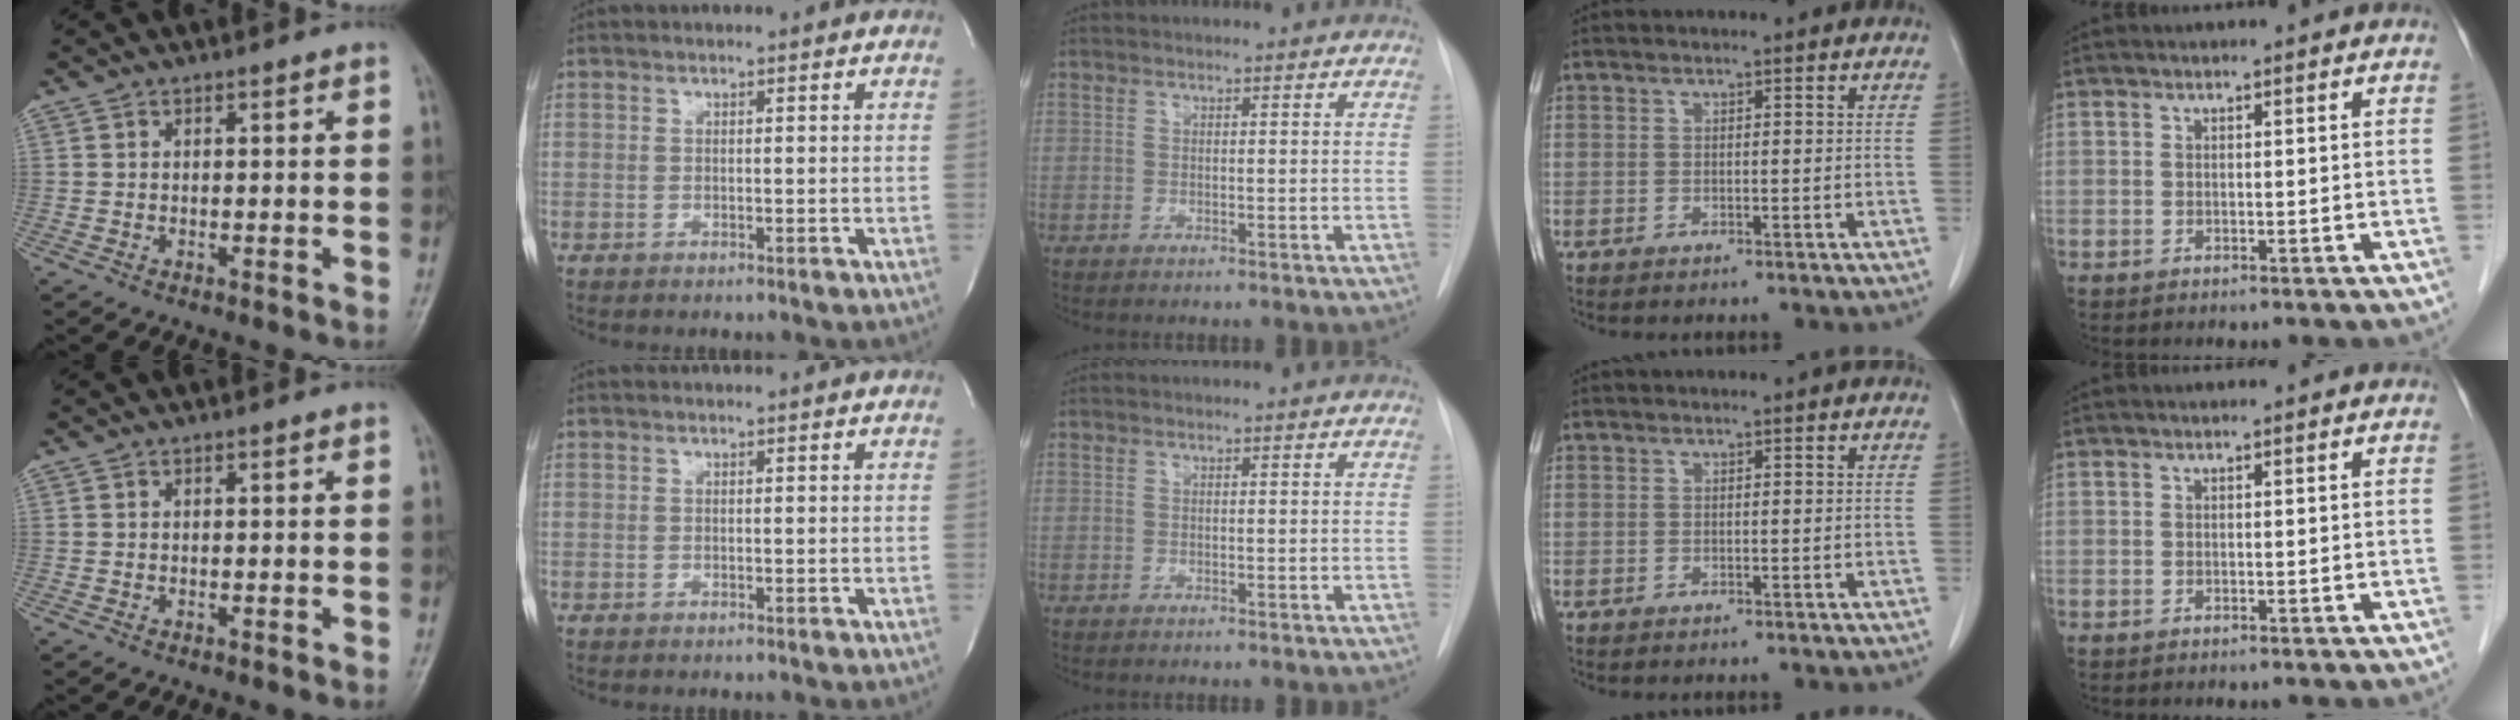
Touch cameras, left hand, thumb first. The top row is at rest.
{}